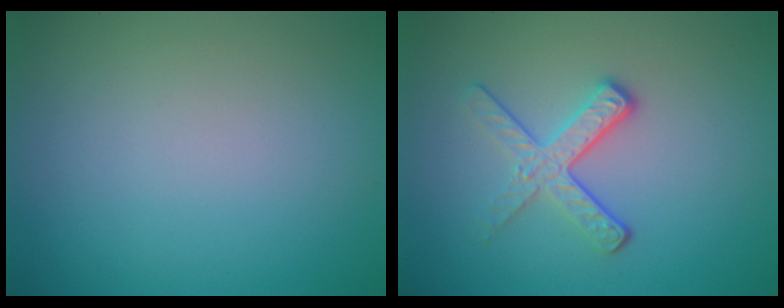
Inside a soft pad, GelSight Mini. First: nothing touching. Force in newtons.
{"total": 3.2, "press": 2.4, "slide": 2.1}